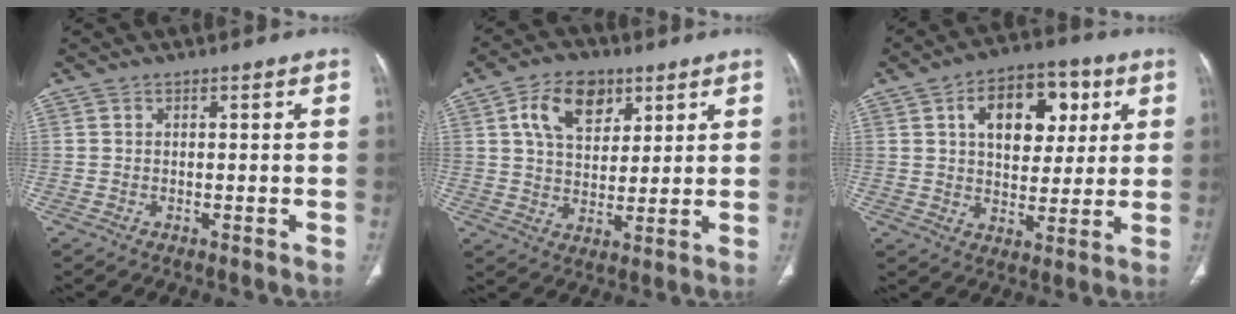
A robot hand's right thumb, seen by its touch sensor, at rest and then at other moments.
{"total": 11.1, "force": [4.7, 7.4, 6.8], "torque": [-0.092, -0.011, 0.082]}
{"total": 14.5, "force": [4.8, 9.1, 10.3], "torque": [-0.109, 0.001, 0.074]}